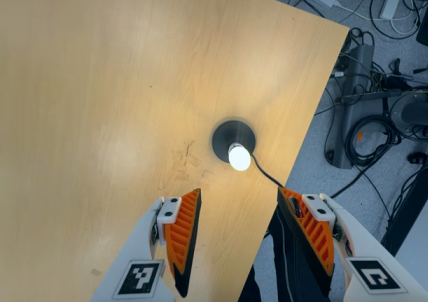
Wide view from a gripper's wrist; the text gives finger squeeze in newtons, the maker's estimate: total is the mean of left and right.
{"total": 0.0}